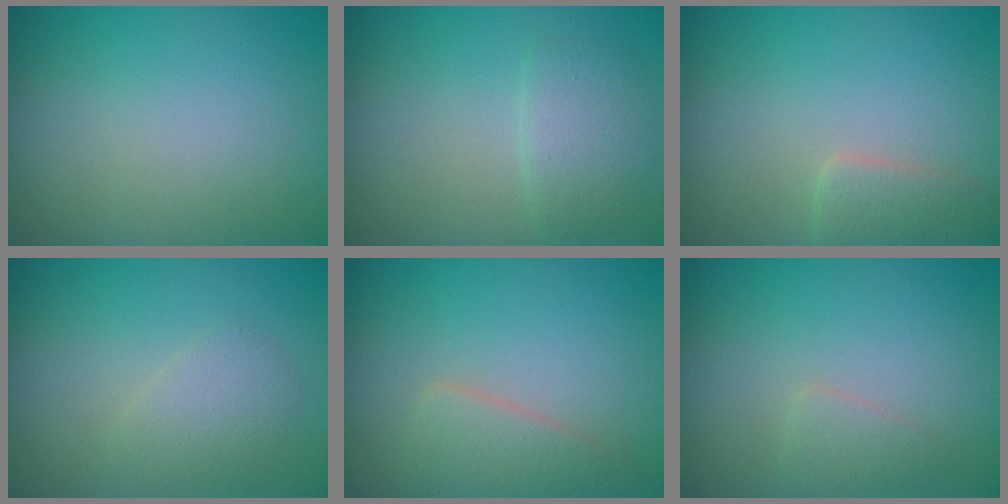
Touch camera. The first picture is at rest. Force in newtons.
{"total": 2.3, "press": 2.2, "slide": 0.1}
{"total": 2.4, "press": 2.4, "slide": 0.1}
{"total": 1.5, "press": 1.5, "slide": 0.1}
{"total": 2.7, "press": 2.7, "slide": 0.1}
{"total": 1.0, "press": 1.0, "slide": 0.0}